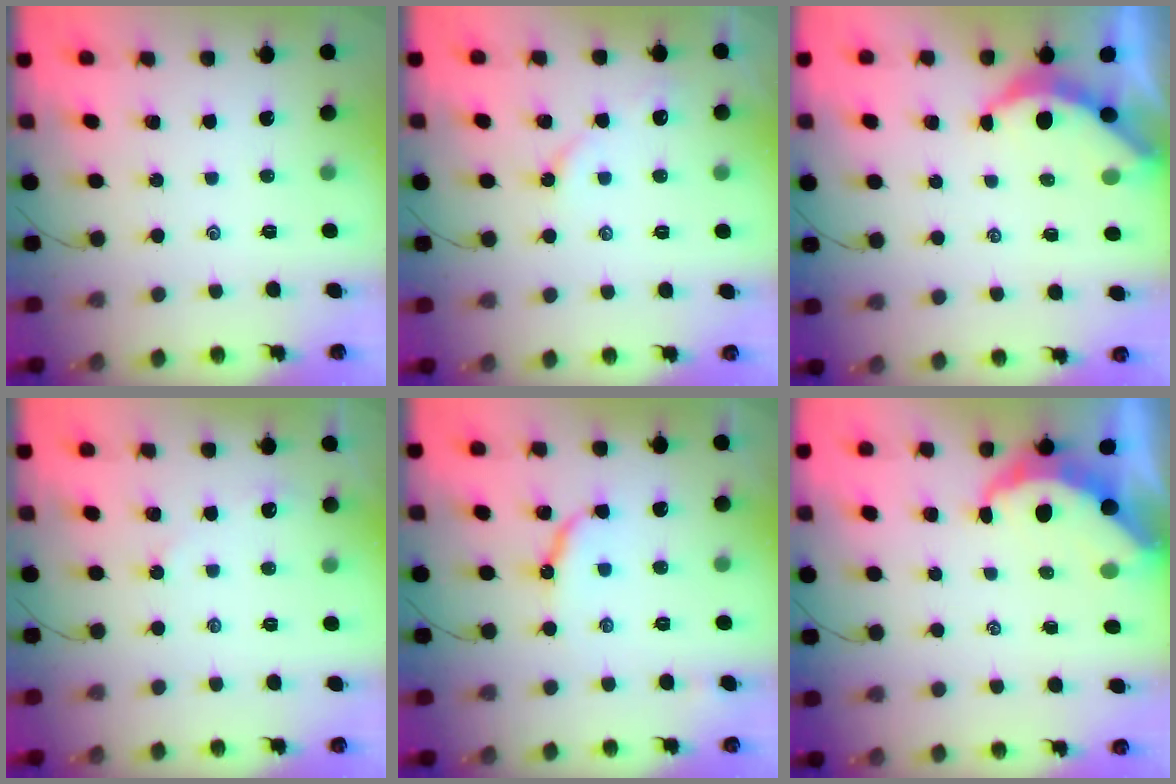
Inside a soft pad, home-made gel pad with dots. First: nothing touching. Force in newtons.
{"total": 5.5, "press": 5.4, "slide": 0.6}
{"total": 4.9, "press": 4.9, "slide": 0.4}
{"total": 2.3, "press": 2.3, "slide": 0.3}
{"total": 7.0, "press": 7.0, "slide": 0.2}
{"total": 7.1, "press": 7.1, "slide": 0.9}